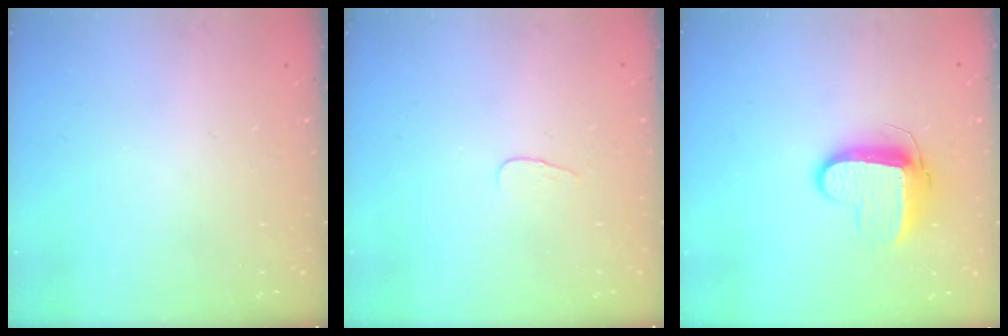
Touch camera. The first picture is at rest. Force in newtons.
{"total": 2.8, "press": 2.8, "slide": 0.3}
{"total": 9.6, "press": 9.6, "slide": 0.8}